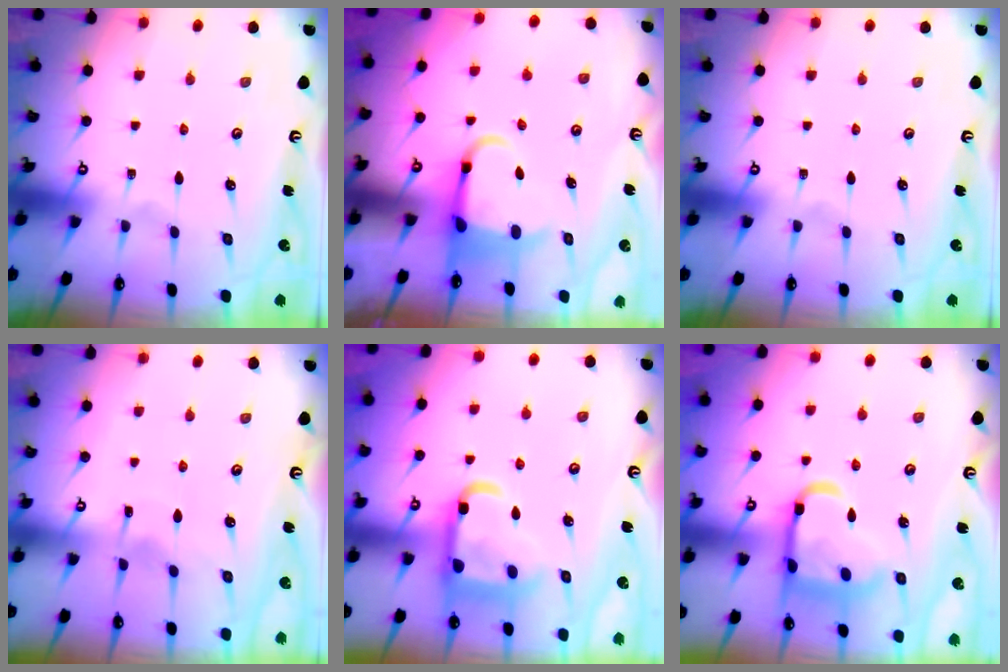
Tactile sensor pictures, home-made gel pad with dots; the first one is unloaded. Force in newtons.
{"total": 5.4, "press": 5.3, "slide": 1.2}
{"total": 0.0}
{"total": 3.4, "press": 3.4, "slide": 0.4}
{"total": 15.7, "press": 15.6, "slide": 1.6}
{"total": 15.9, "press": 15.9, "slide": 1.2}